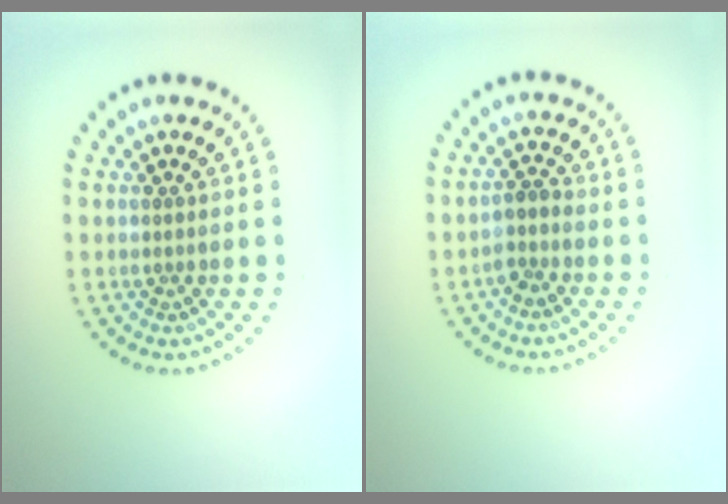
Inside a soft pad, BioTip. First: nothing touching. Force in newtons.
{"total": 1.5, "press": 1.2, "slide": 1.0}